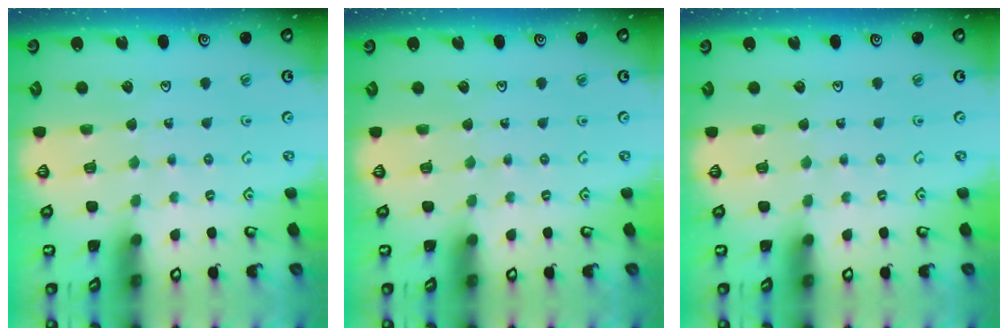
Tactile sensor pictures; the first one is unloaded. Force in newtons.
{"total": 0.0}
{"total": 0.0}